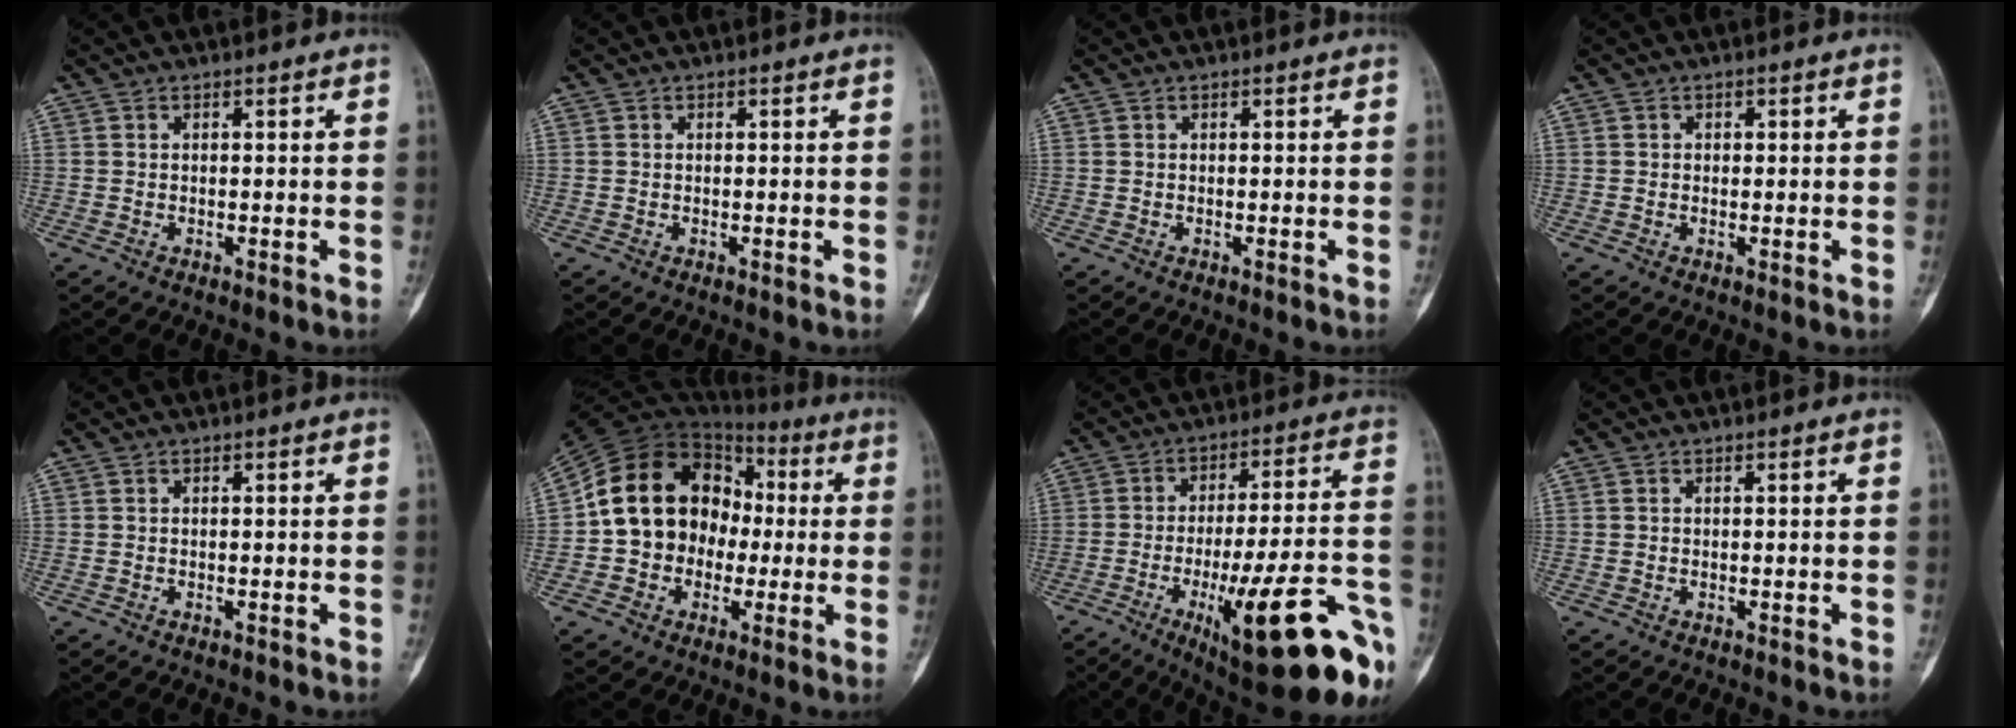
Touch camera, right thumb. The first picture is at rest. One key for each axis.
{"total": 0.0}
{"total": 0.0}
{"total": 0.7, "fx": 0.1, "fy": 0.6, "fz": 0.3, "tx": 0.006, "ty": 0.002, "tz": 0.000}
{"total": 0.0}
{"total": 16.3, "fx": -0.4, "fy": 13.4, "fz": 9.2, "tx": -0.126, "ty": 0.040, "tz": -0.008}
{"total": 24.3, "fx": -10.6, "fy": 6.2, "fz": 20.9, "tx": -0.255, "ty": 0.048, "tz": -0.141}
{"total": 0.0}